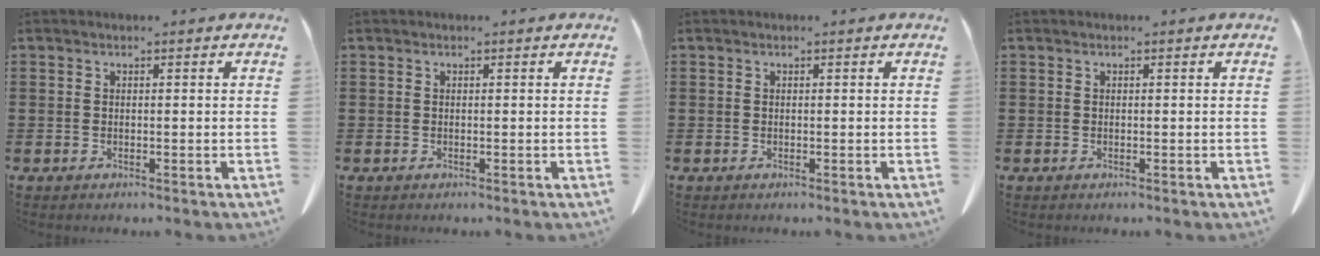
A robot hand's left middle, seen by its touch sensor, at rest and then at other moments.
{"total": 0.0}
{"total": 0.0}
{"total": 0.0}